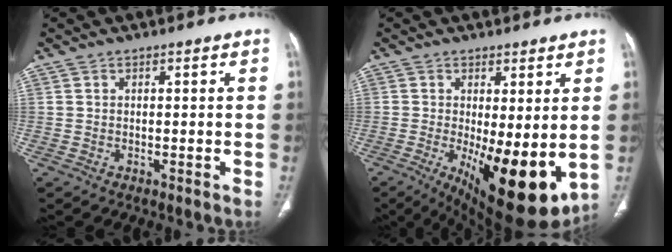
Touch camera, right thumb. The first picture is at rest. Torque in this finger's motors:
{"motor_torque": [2.79, 2.22, 1.26, -1.13, 0.50]}